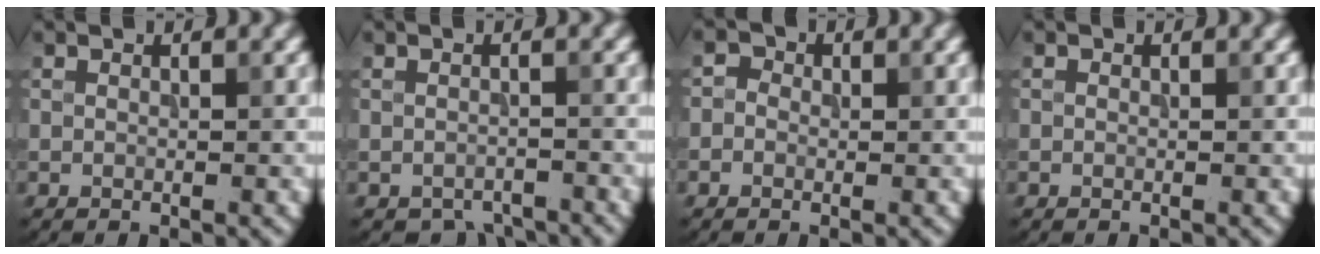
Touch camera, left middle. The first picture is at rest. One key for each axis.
{"total": 2.4, "fx": -2.2, "fy": 0.9, "fz": 0.5, "tx": -0.003, "ty": -0.006, "tz": -0.033}
{"total": 1.4, "fx": 0.0, "fy": 1.3, "fz": 0.6, "tx": 0.001, "ty": -0.001, "tz": -0.016}
{"total": 0.0}